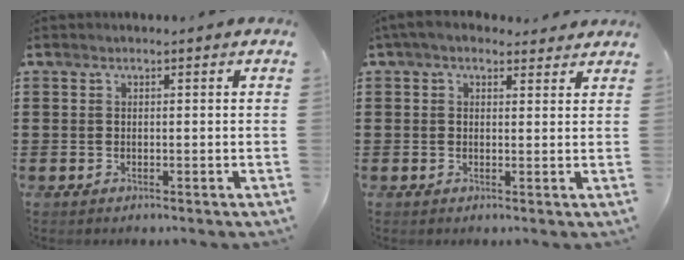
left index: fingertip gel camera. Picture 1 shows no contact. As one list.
[{"total": 3.3, "force": [2.4, 1.8, 1.4], "torque": [-0.035, 0.002, 0.044]}]